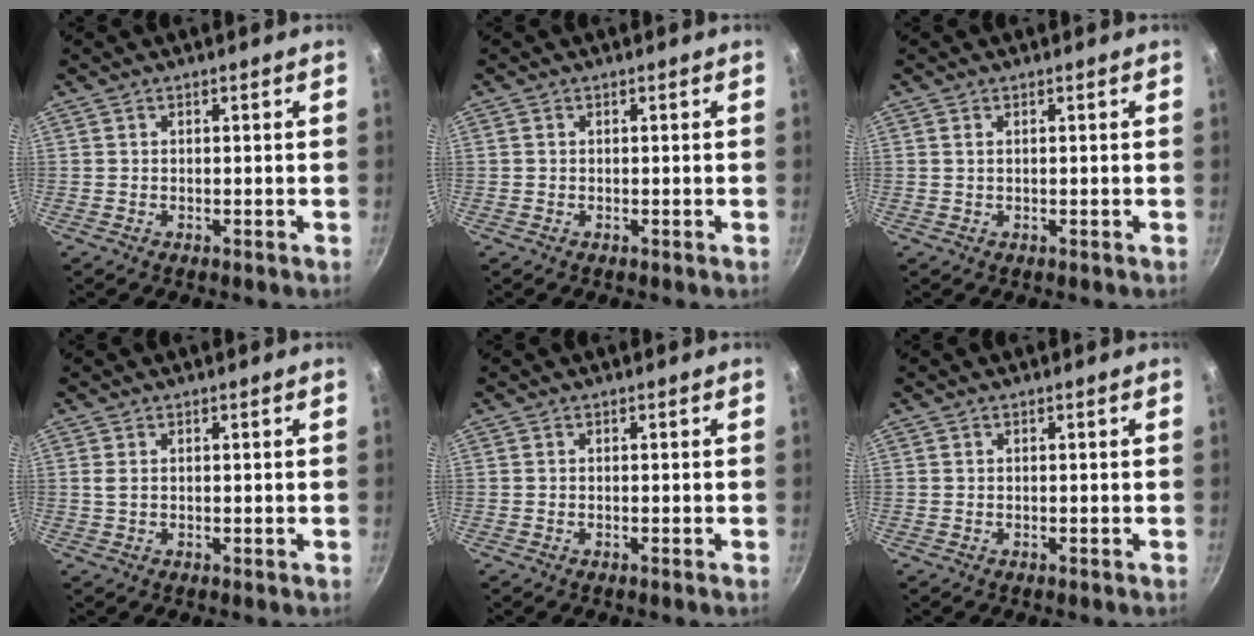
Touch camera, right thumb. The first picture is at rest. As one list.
[{"total": 0.0}, {"total": 0.8, "force": [0.3, 0.4, 0.6], "torque": [-0.011, 0.001, 0.005]}, {"total": 1.2, "force": [0.4, 0.6, 0.9], "torque": [-0.019, 0.001, 0.007]}, {"total": 0.0}, {"total": 0.0}]